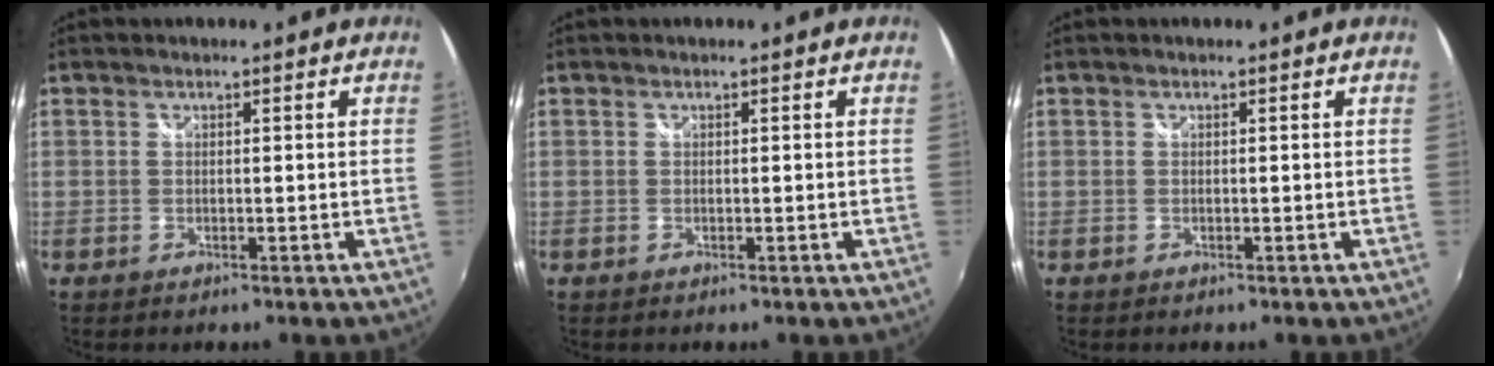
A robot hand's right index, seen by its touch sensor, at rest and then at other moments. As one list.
[{"total": 0.0}, {"total": 0.0}]